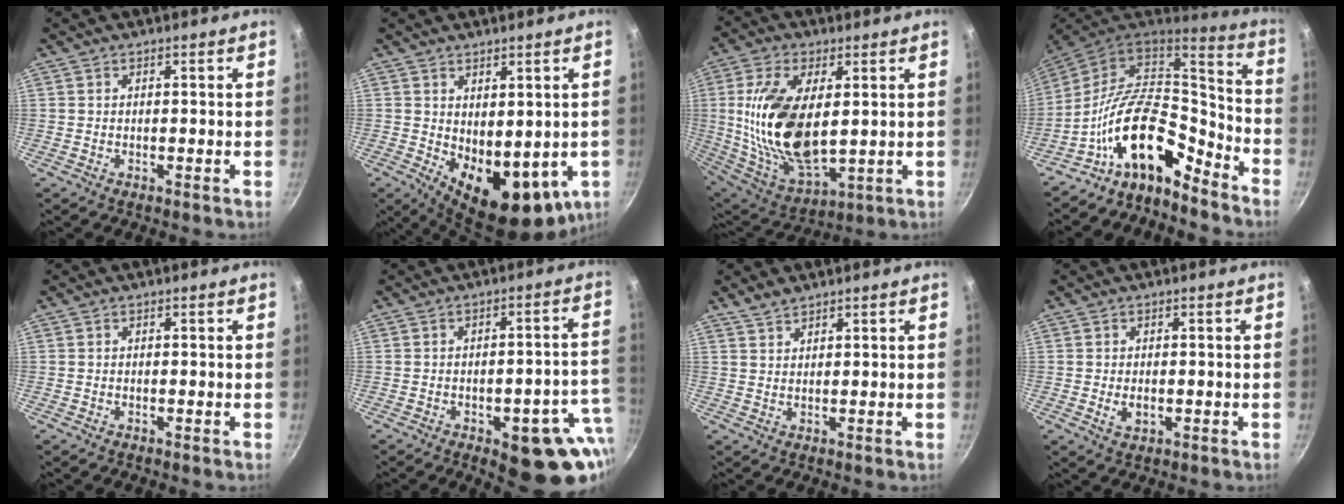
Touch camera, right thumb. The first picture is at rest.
{"total": 13.9, "force": [-0.9, 8.0, 11.4], "torque": [-0.139, -0.027, 0.010]}
{"total": 20.1, "force": [2.7, 10.4, 17.0], "torque": [-0.323, -0.019, 0.063]}
{"total": 17.9, "force": [-9.5, 9.2, 12.1], "torque": [-0.178, 0.084, -0.186]}
{"total": 0.0}
{"total": 16.8, "force": [-5.5, 7.3, 14.1], "torque": [-0.109, 0.020, -0.064]}
{"total": 2.5, "force": [2.2, 0.8, 1.0], "torque": [-0.016, -0.007, 0.043]}
{"total": 2.9, "force": [-0.6, 1.9, 2.2], "torque": [-0.037, 0.000, -0.008]}